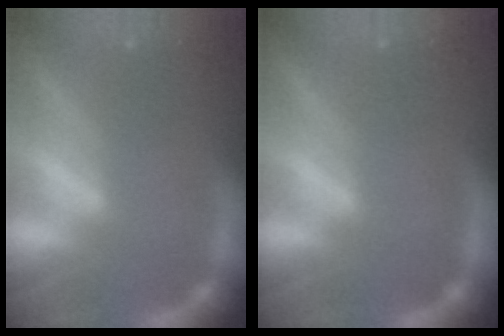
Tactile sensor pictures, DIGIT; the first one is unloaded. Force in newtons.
{"total": 0.0}